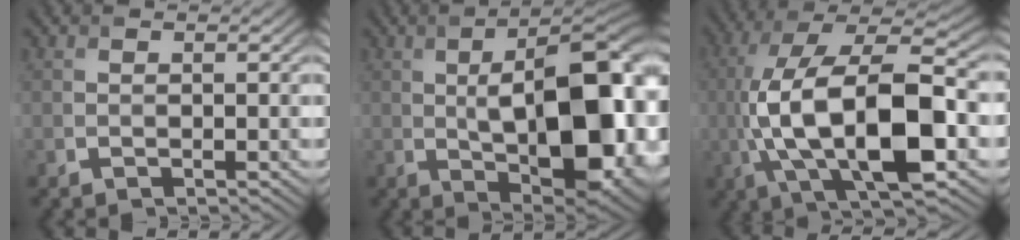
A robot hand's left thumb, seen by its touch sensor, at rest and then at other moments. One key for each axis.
{"total": 17.0, "fx": -0.4, "fy": 7.4, "fz": 15.3, "tx": -0.209, "ty": 0.003, "tz": -0.013}
{"total": 16.3, "fx": -2.4, "fy": 7.1, "fz": 14.5, "tx": -0.286, "ty": 0.016, "tz": -0.048}